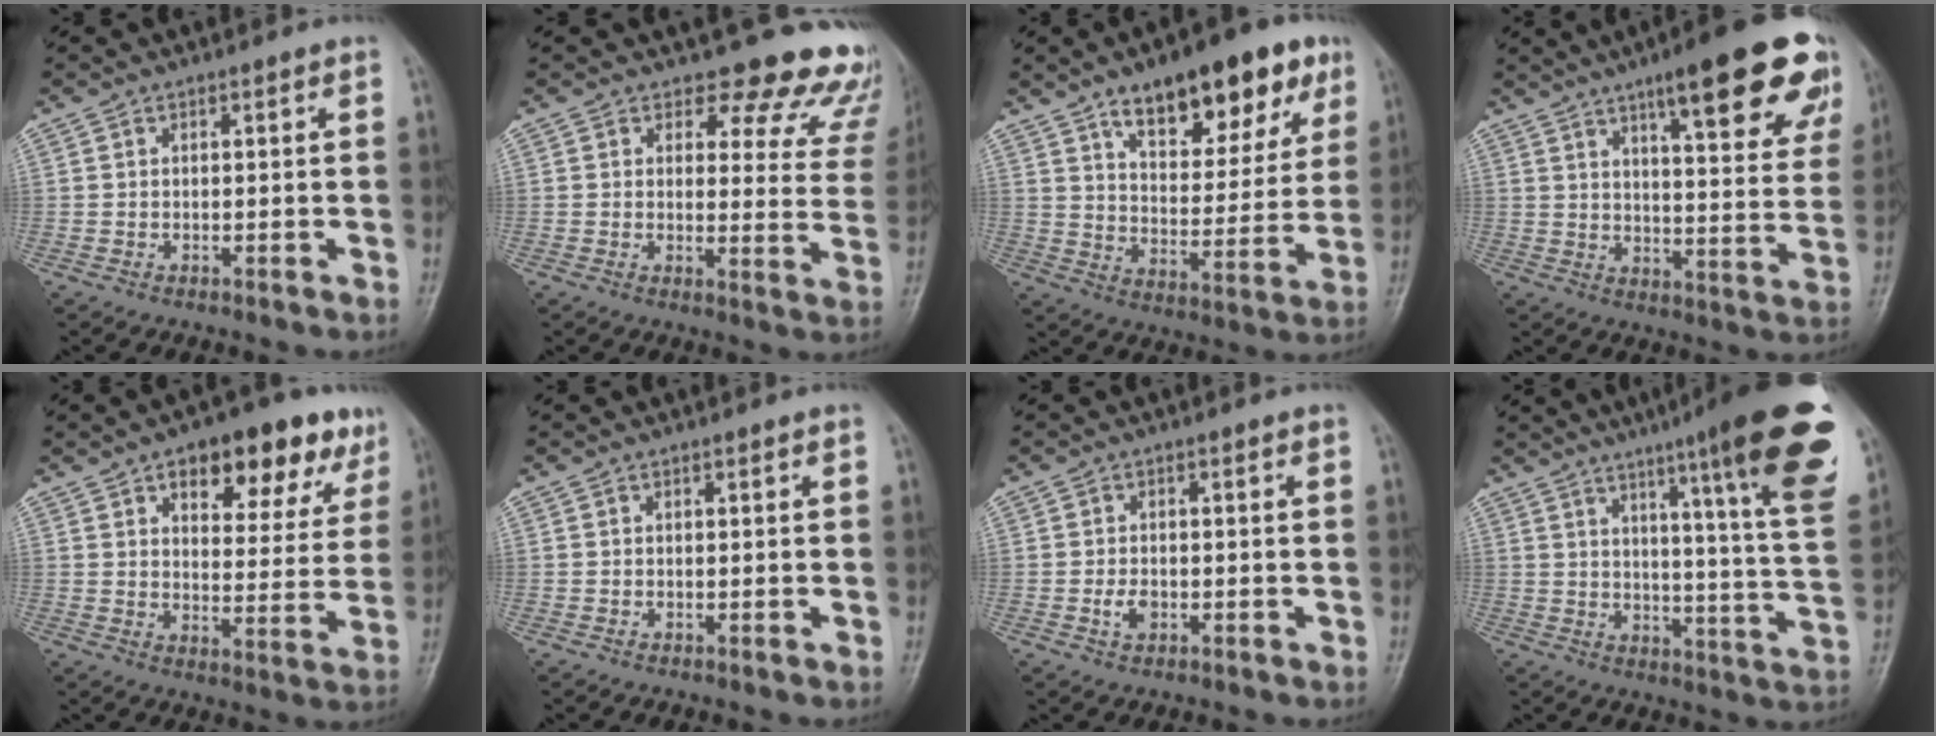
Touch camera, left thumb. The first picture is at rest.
{"total": 15.6, "force": [14.3, 5.8, 2.2], "torque": [0.037, -0.117, 0.127]}
{"total": 19.8, "force": [11.6, 8.5, 13.6], "torque": [-0.145, -0.038, 0.174]}
{"total": 22.7, "force": [13.3, 5.5, 17.5], "torque": [-0.204, -0.040, 0.175]}
{"total": 16.4, "force": [9.5, 7.7, 10.9], "torque": [-0.083, -0.030, 0.127]}
{"total": 0.0}
{"total": 2.6, "force": [-0.8, 1.7, 1.7], "torque": [-0.029, 0.002, -0.015]}
{"total": 22.9, "force": [13.4, 2.2, 18.4], "torque": [-0.230, -0.055, 0.170]}